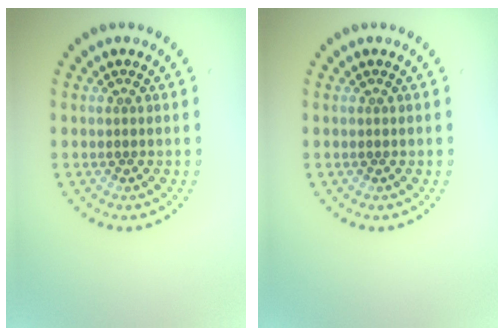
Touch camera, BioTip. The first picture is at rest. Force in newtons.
{"total": 0.0}